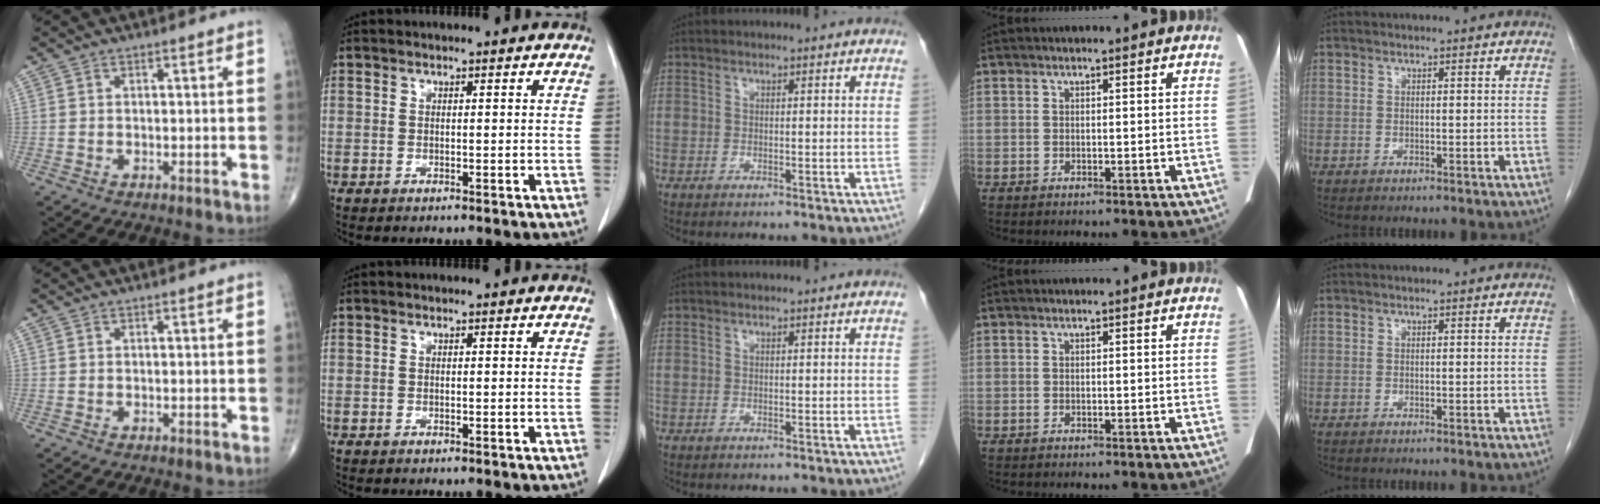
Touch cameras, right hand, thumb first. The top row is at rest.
{}